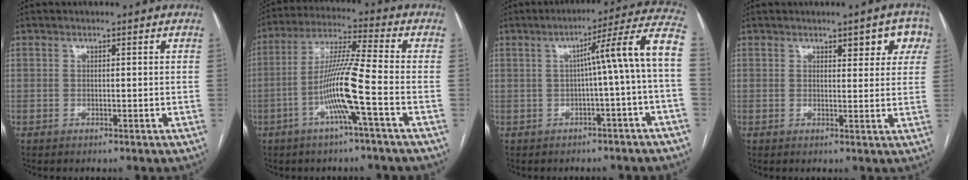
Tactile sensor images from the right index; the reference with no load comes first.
{"total": 10.8, "force": [-3.5, -1.0, 10.1], "torque": [-0.194, 0.005, -0.071]}
{"total": 10.6, "force": [-0.8, -1.6, 10.4], "torque": [-0.128, 0.028, -0.017]}
{"total": 5.2, "force": [2.6, 2.0, 4.0], "torque": [-0.032, 0.011, 0.027]}